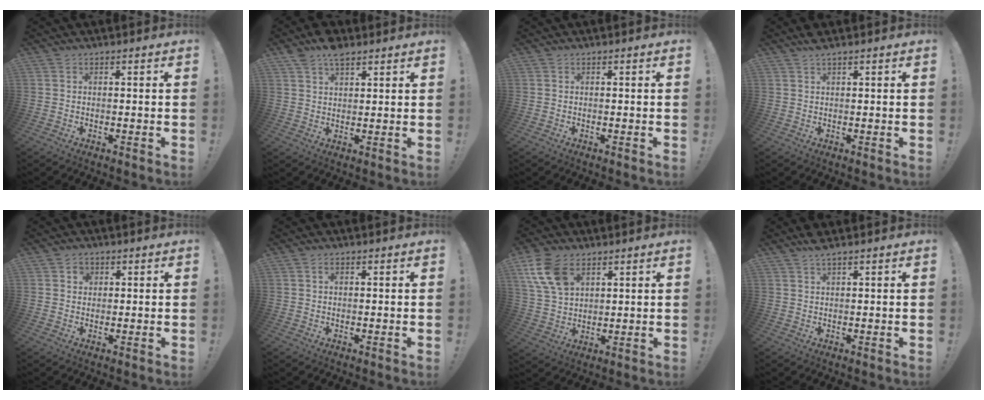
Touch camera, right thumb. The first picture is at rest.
{"total": 6.7, "force": [4.9, 3.2, 3.1], "torque": [-0.039, -0.024, 0.088]}
{"total": 0.0}
{"total": 2.3, "force": [2.1, 0.3, 1.1], "torque": [-0.022, -0.006, 0.037]}
{"total": 2.4, "force": [0.8, 2.1, 0.7], "torque": [-0.003, -0.004, 0.011]}
{"total": 0.8, "force": [0.3, 0.5, 0.6], "torque": [-0.006, 0.001, 0.004]}
{"total": 12.1, "force": [6.1, 7.6, 7.1], "torque": [-0.139, -0.019, 0.119]}
{"total": 3.0, "force": [2.6, 0.4, 1.5], "torque": [-0.025, -0.011, 0.045]}